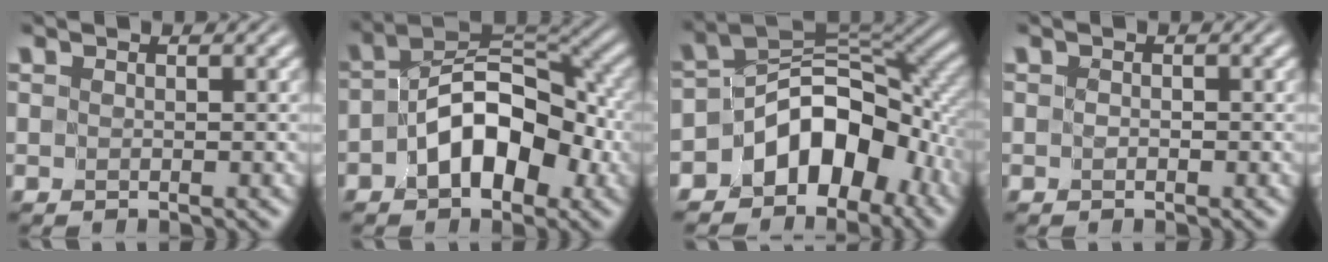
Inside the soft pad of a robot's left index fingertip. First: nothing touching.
{"total": 7.4, "force": [-2.2, 4.4, 5.6], "torque": [-0.074, 0.017, -0.044]}
{"total": 9.9, "force": [-5.1, 6.2, 5.8], "torque": [-0.069, 0.008, -0.100]}
{"total": 0.0}